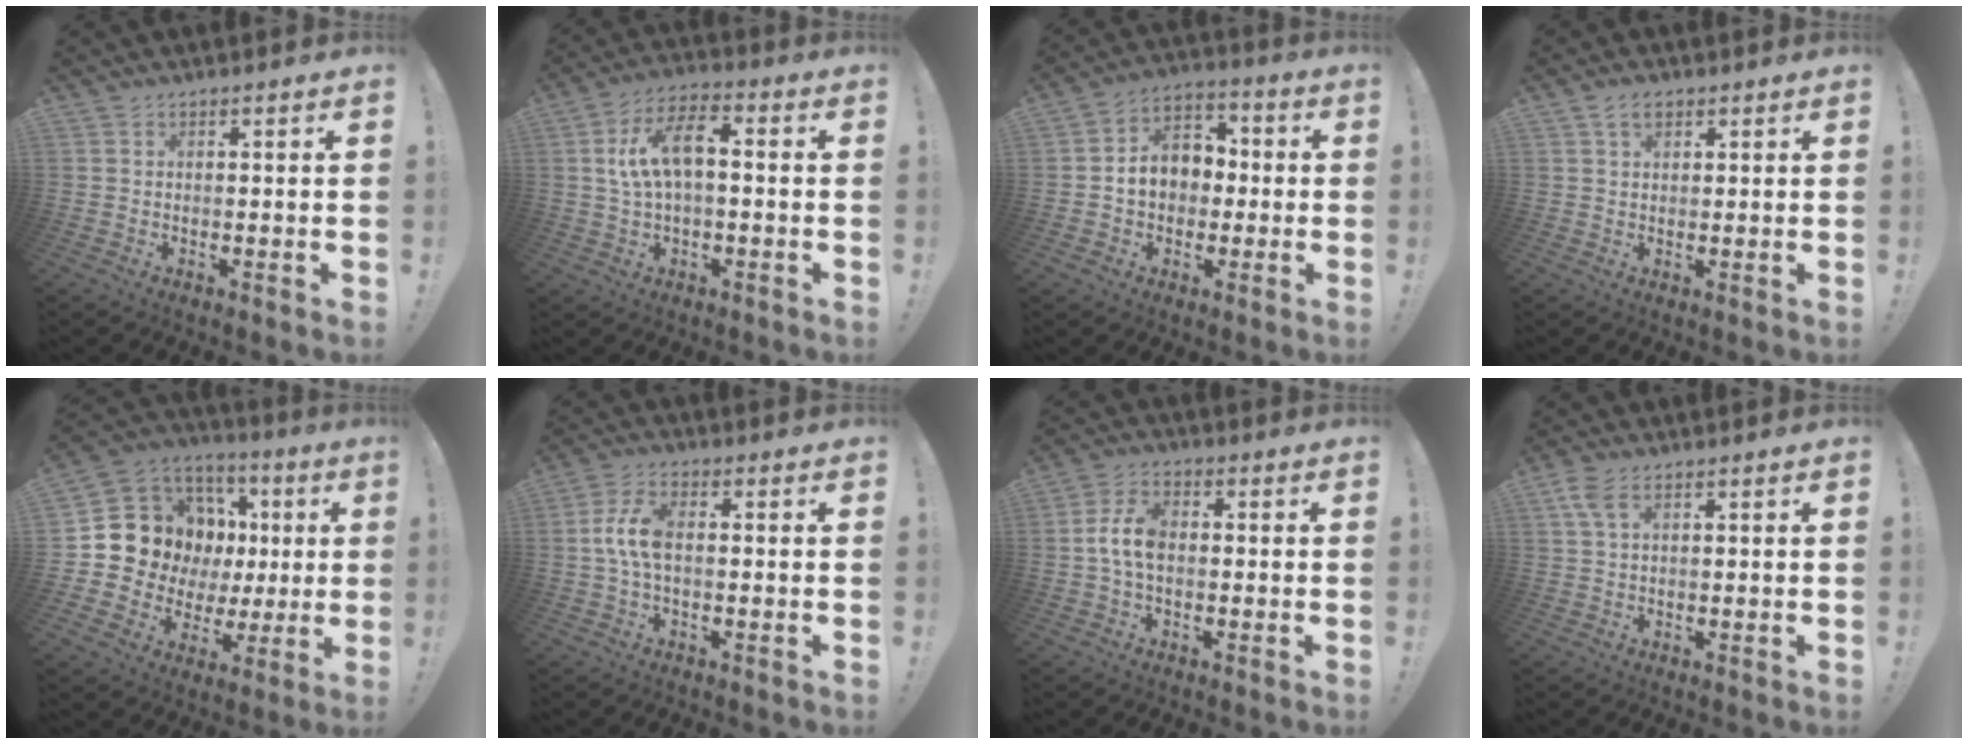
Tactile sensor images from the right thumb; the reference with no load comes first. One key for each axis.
{"total": 11.4, "fx": 1.3, "fy": 5.6, "fz": 9.8, "tx": -0.170, "ty": 0.009, "tz": 0.024}
{"total": 11.1, "fx": 0.1, "fy": 9.1, "fz": 6.3, "tx": -0.094, "ty": 0.012, "tz": 0.010}
{"total": 3.1, "fx": 1.8, "fy": 1.9, "fz": 1.8, "tx": -0.030, "ty": 0.001, "tz": 0.032}
{"total": 12.5, "fx": 3.3, "fy": 11.3, "fz": 4.3, "tx": -0.061, "ty": -0.034, "tz": 0.089}
{"total": 8.0, "fx": 0.0, "fy": 3.9, "fz": 7.0, "tx": -0.154, "ty": 0.004, "tz": 0.003}
{"total": 7.8, "fx": -0.4, "fy": 4.5, "fz": 6.3, "tx": -0.134, "ty": 0.012, "tz": -0.004}
{"total": 4.6, "fx": 1.9, "fy": 2.2, "fz": 3.6, "tx": -0.081, "ty": 0.007, "tz": 0.038}